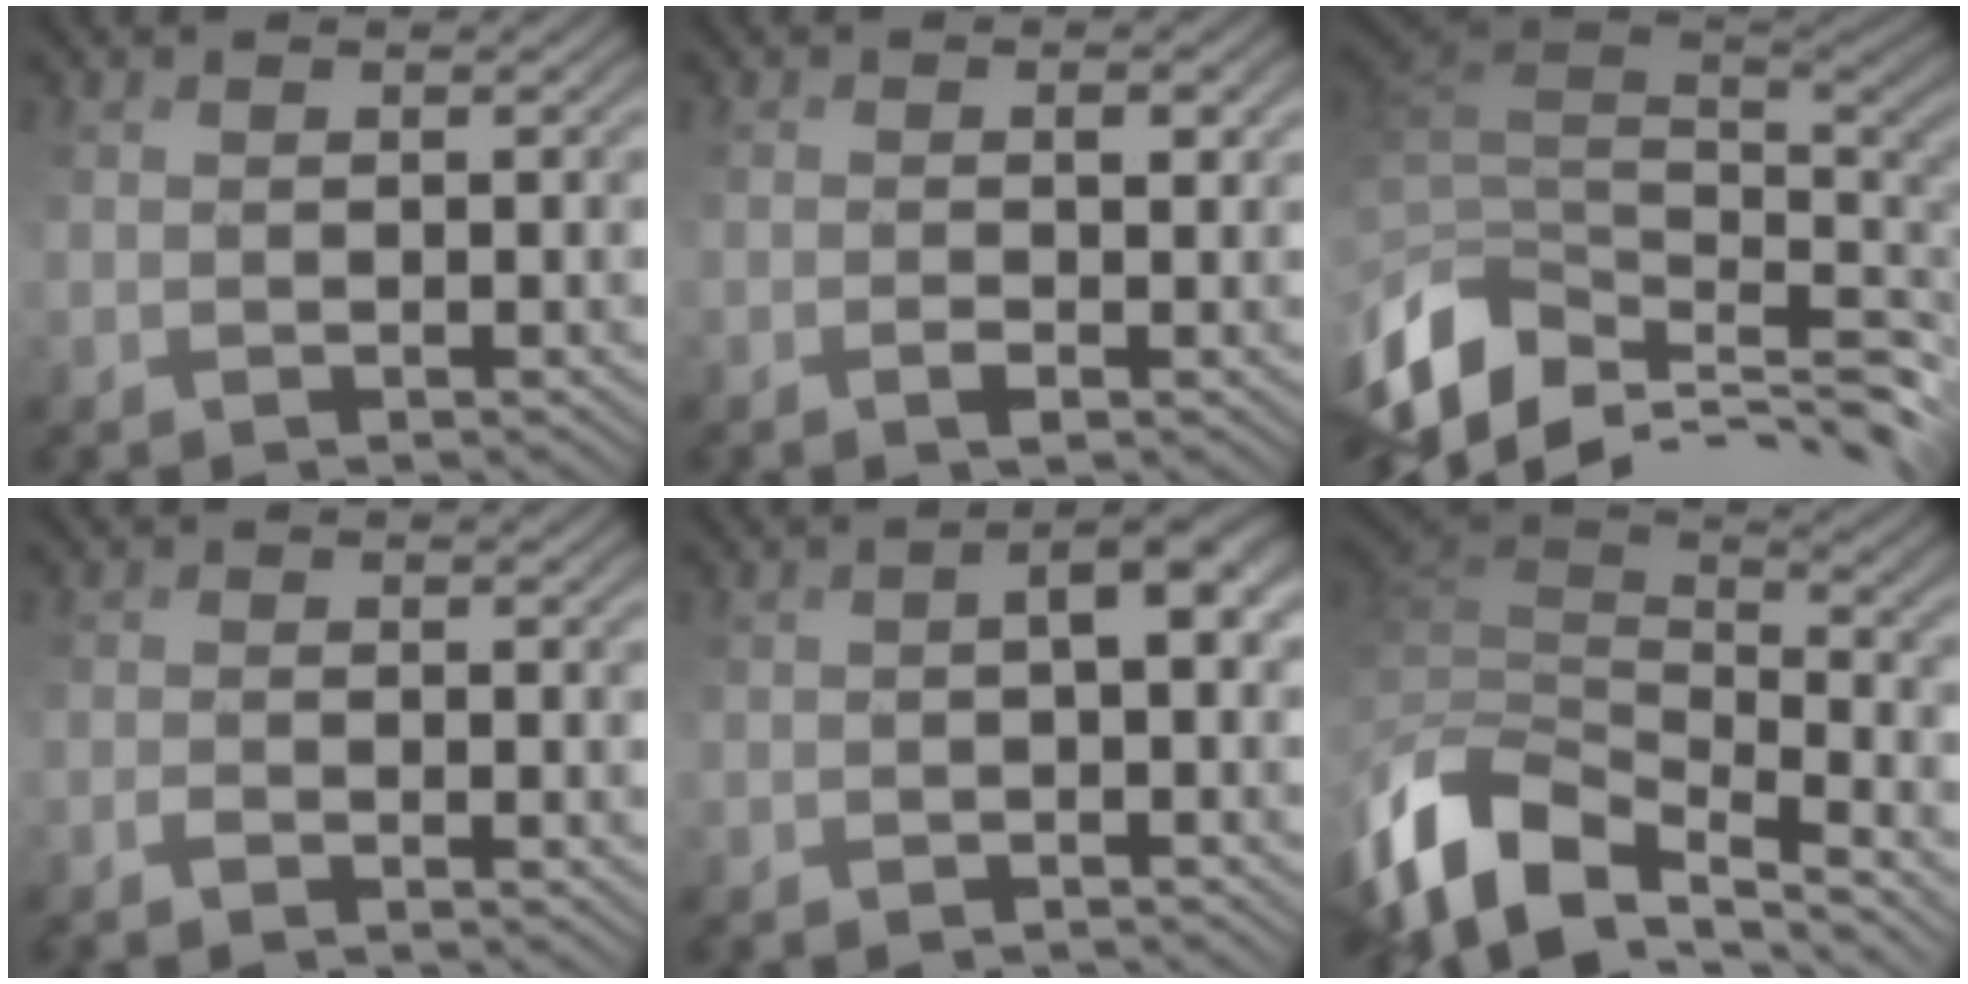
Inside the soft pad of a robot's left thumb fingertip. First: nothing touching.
{"total": 2.2, "force": [-0.1, 0.9, 2.1], "torque": [-0.037, 0.007, -0.003]}
{"total": 10.4, "force": [-2.9, 5.6, 8.3], "torque": [-0.204, -0.007, -0.022]}
{"total": 1.4, "force": [-1.2, -0.5, 0.4], "torque": [-0.004, 0.000, -0.029]}
{"total": 4.7, "force": [-1.4, 1.7, 4.2], "torque": [-0.067, -0.001, -0.024]}
{"total": 10.8, "force": [-4.1, 6.2, 7.9], "torque": [-0.204, -0.014, -0.058]}